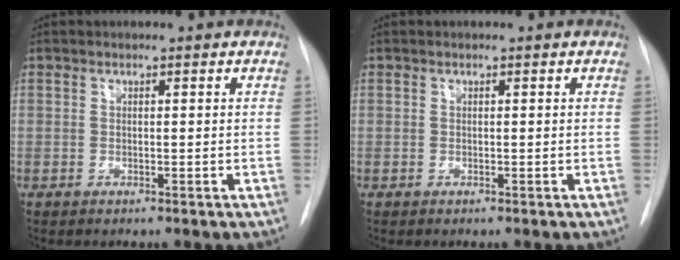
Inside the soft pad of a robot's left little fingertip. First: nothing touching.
{"total": 0.0}